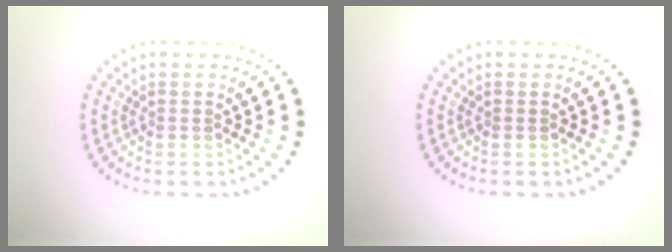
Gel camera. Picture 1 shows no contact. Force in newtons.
{"total": 0.0}